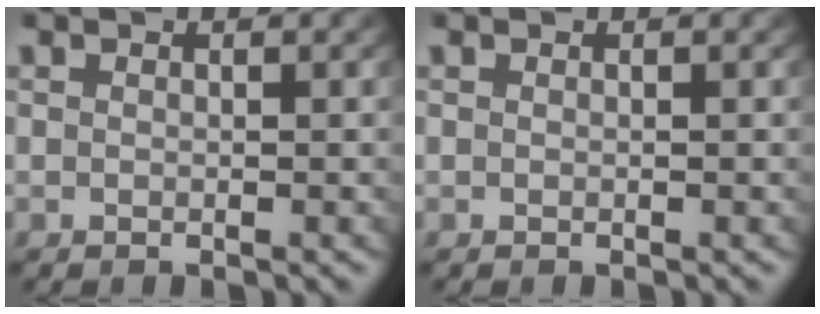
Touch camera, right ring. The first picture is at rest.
{"total": 0.0}